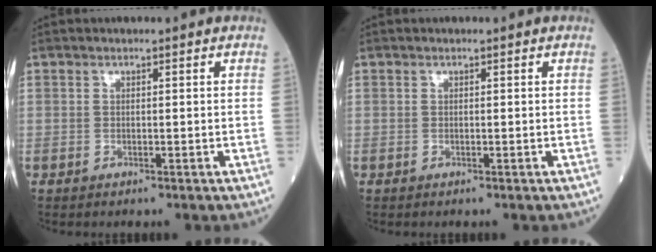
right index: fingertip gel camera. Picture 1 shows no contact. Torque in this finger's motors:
{"motor_torque": [0.00, 0.00, -0.04, -0.01]}